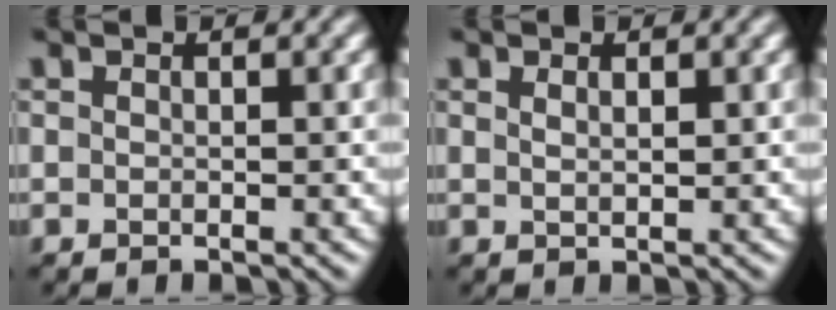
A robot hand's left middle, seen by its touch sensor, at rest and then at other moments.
{"total": 1.0, "force": [0.5, 0.3, 0.7], "torque": [-0.014, -0.001, 0.010]}